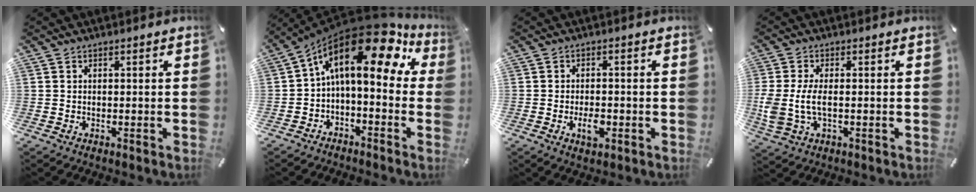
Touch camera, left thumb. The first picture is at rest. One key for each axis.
{"total": 17.6, "fx": 6.3, "fy": 8.3, "fz": 14.2, "tx": -0.236, "ty": -0.052, "tz": 0.097}
{"total": 4.5, "fx": -1.5, "fy": 2.4, "fz": 3.5, "tx": -0.071, "ty": 0.003, "tz": -0.027}
{"total": 7.2, "fx": -0.5, "fy": 3.4, "fz": 6.4, "tx": -0.142, "ty": -0.007, "tz": -0.010}